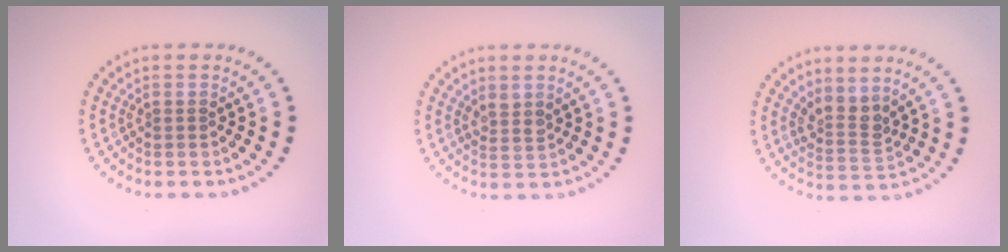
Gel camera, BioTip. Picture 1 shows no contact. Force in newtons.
{"total": 1.4, "press": 1.2, "slide": 0.7}
{"total": 2.6, "press": 2.0, "slide": 1.7}